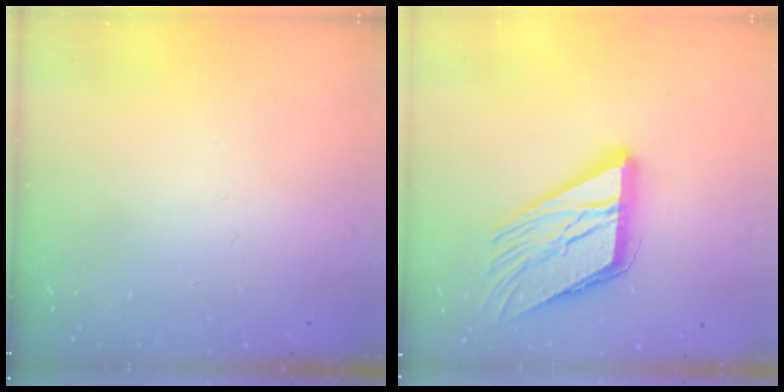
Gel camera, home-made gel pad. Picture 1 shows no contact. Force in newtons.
{"total": 17.8, "press": 17.7, "slide": 2.1}